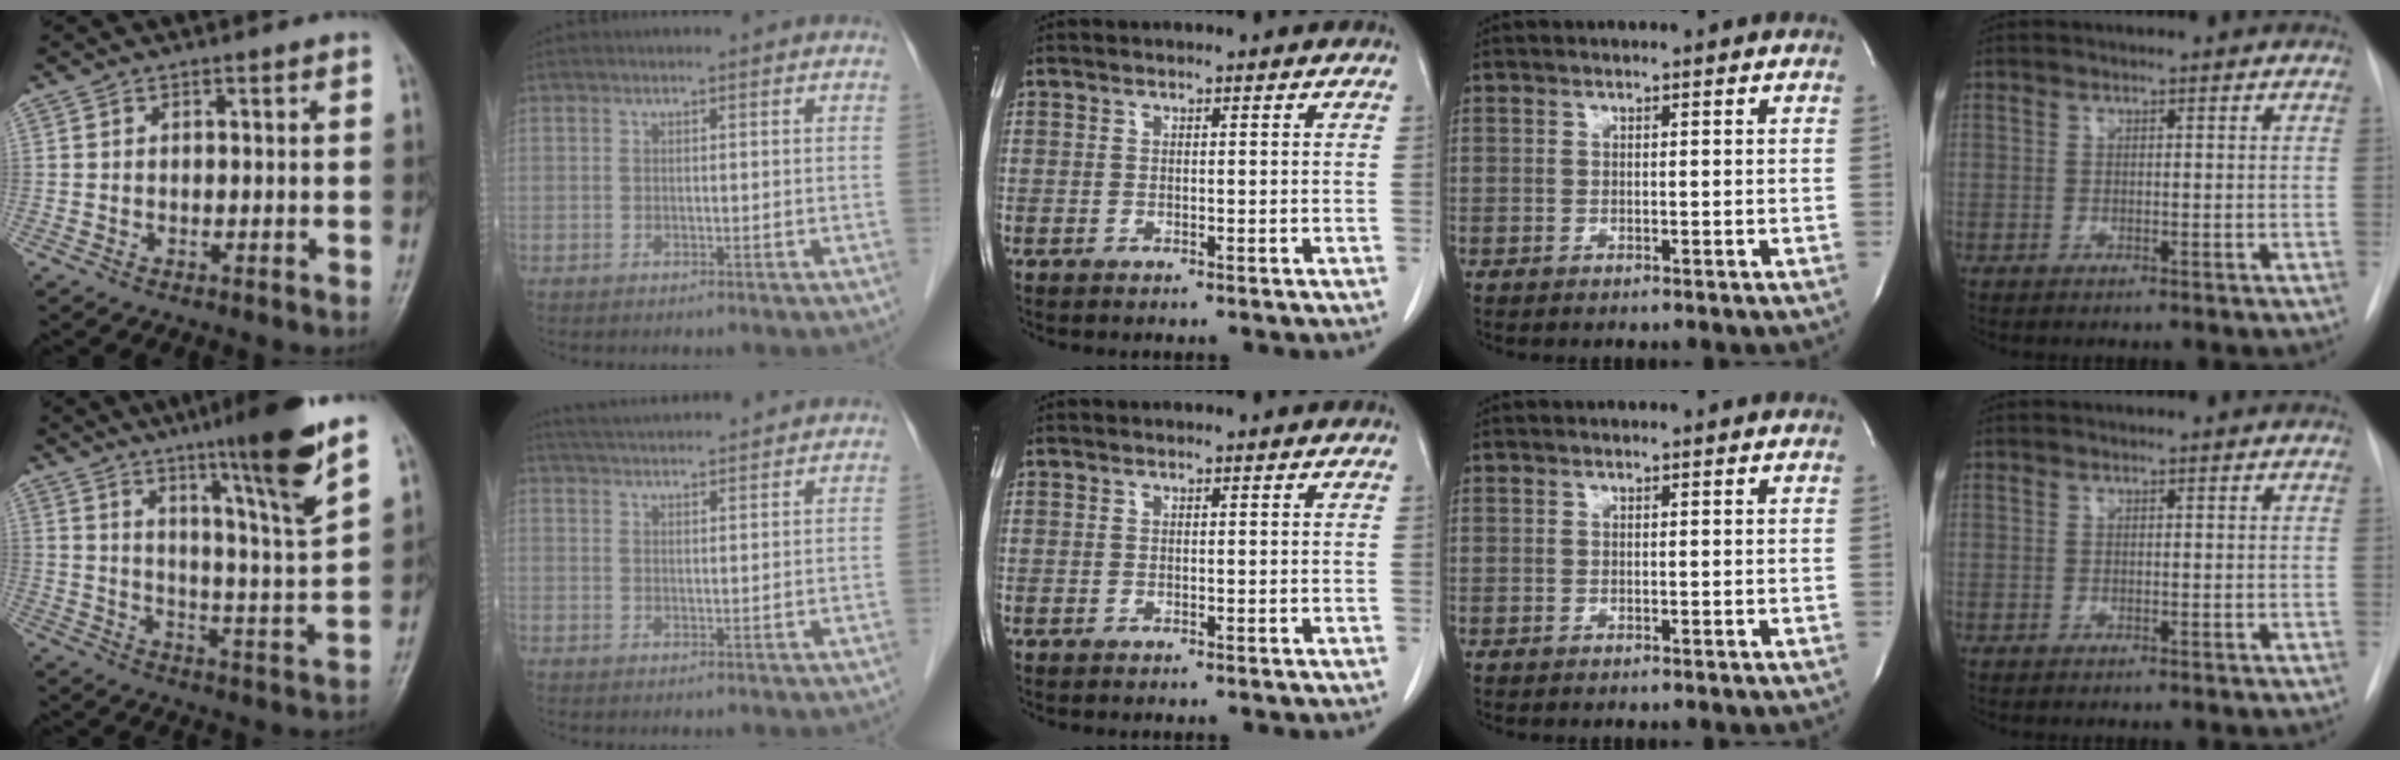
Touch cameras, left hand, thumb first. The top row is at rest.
{"thumb": {"total": 17.4, "force": [11.2, 0.1, 13.3], "torque": [-0.187, -0.063, 0.169]}, "index": {"total": 11.5, "force": [10.8, 0.6, 3.9], "torque": [-0.069, 0.032, 0.154]}}